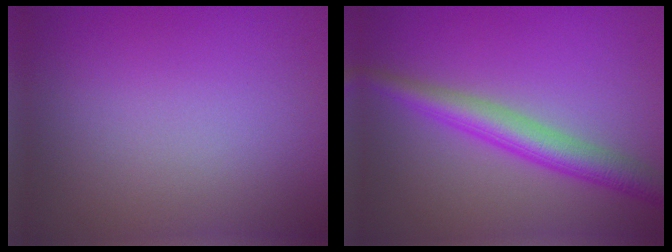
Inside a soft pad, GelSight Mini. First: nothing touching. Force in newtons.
{"total": 4.5, "press": 4.5, "slide": 0.1}